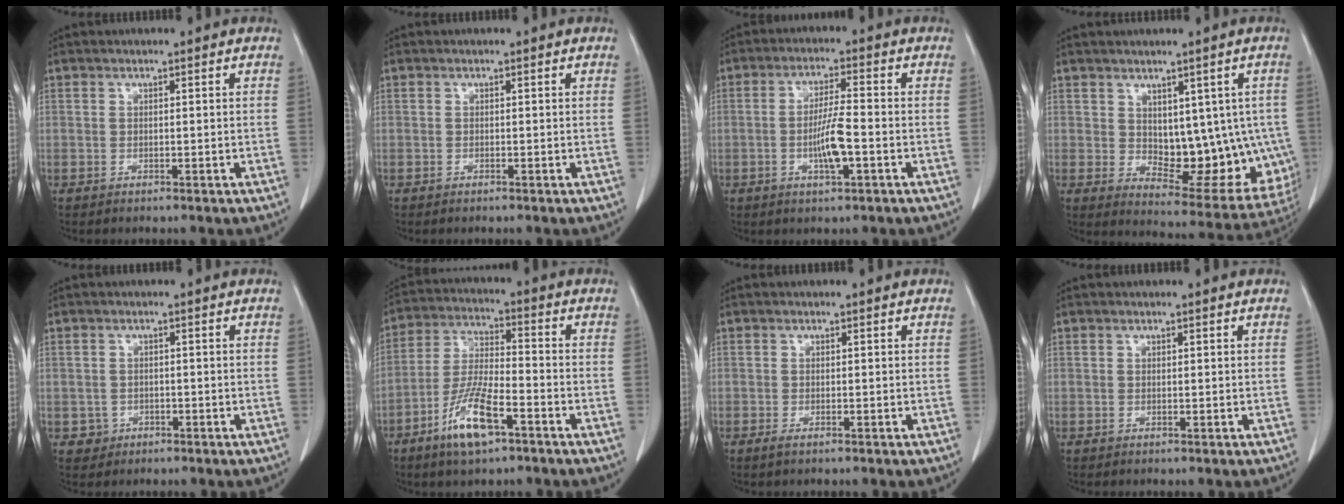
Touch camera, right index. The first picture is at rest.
{"total": 0.0}
{"total": 6.1, "force": [-1.6, 0.7, 5.9], "torque": [-0.115, 0.000, -0.027]}
{"total": 13.7, "force": [0.4, 7.4, 11.6], "torque": [-0.136, 0.001, 0.029]}
{"total": 2.2, "force": [-0.7, 2.1, -0.1], "torque": [0.011, 0.012, -0.007]}
{"total": 10.2, "force": [-5.6, 2.3, 8.3], "torque": [-0.170, -0.010, -0.104]}
{"total": 1.0, "force": [-0.7, 0.2, 0.7], "torque": [-0.014, -0.002, -0.012]}
{"total": 0.0}